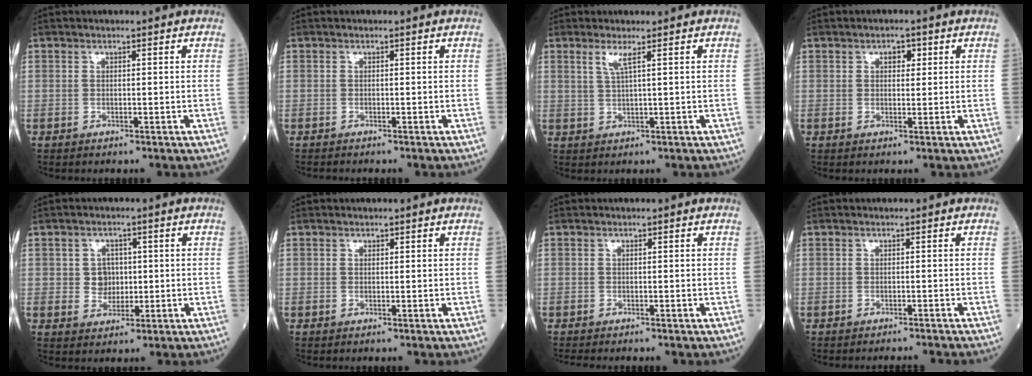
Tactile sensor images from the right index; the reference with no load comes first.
{"total": 0.5, "force": [-0.5, 0.0, 0.1], "torque": [-0.009, -0.002, -0.011]}
{"total": 2.3, "force": [1.2, -0.3, 1.9], "torque": [-0.046, -0.003, 0.025]}
{"total": 1.9, "force": [0.8, 1.2, 1.3], "torque": [-0.016, 0.005, 0.010]}
{"total": 3.5, "force": [0.3, 3.2, 1.4], "torque": [-0.017, 0.006, 0.006]}
{"total": 0.0}
{"total": 0.9, "force": [-0.9, -0.2, 0.2], "torque": [-0.010, -0.004, -0.018]}
{"total": 3.1, "force": [-2.9, -0.7, 0.8], "torque": [-0.006, -0.005, -0.036]}